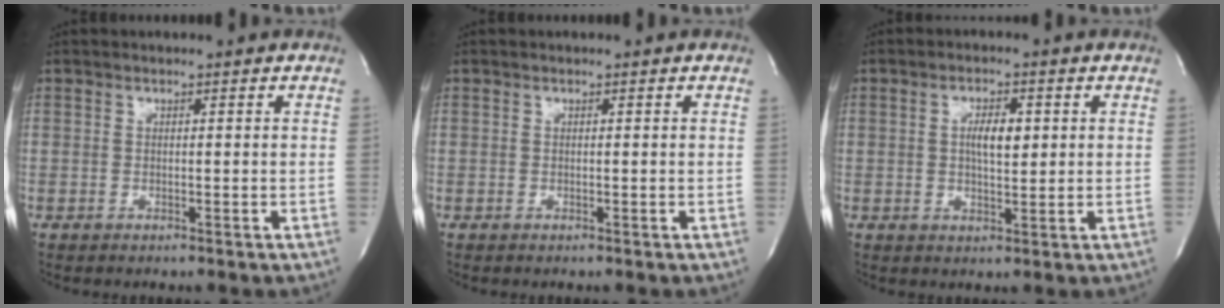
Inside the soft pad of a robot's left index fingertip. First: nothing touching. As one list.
[{"total": 0.0}, {"total": 4.4, "force": [0.7, 1.5, 4.1], "torque": [-0.068, 0.003, 0.010]}]